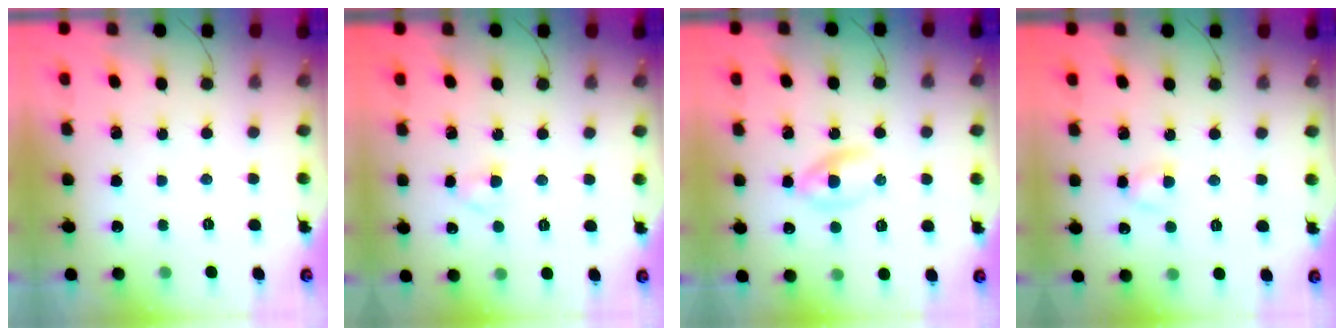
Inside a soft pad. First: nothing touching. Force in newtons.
{"total": 2.3, "press": 2.0, "slide": 1.0}
{"total": 2.9, "press": 2.6, "slide": 1.3}
{"total": 2.9, "press": 2.7, "slide": 1.0}